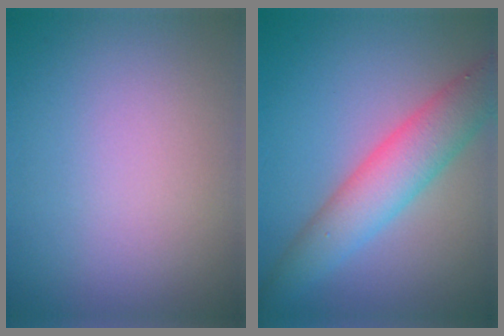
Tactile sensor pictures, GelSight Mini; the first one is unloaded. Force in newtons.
{"total": 5.6, "press": 5.6, "slide": 0.3}